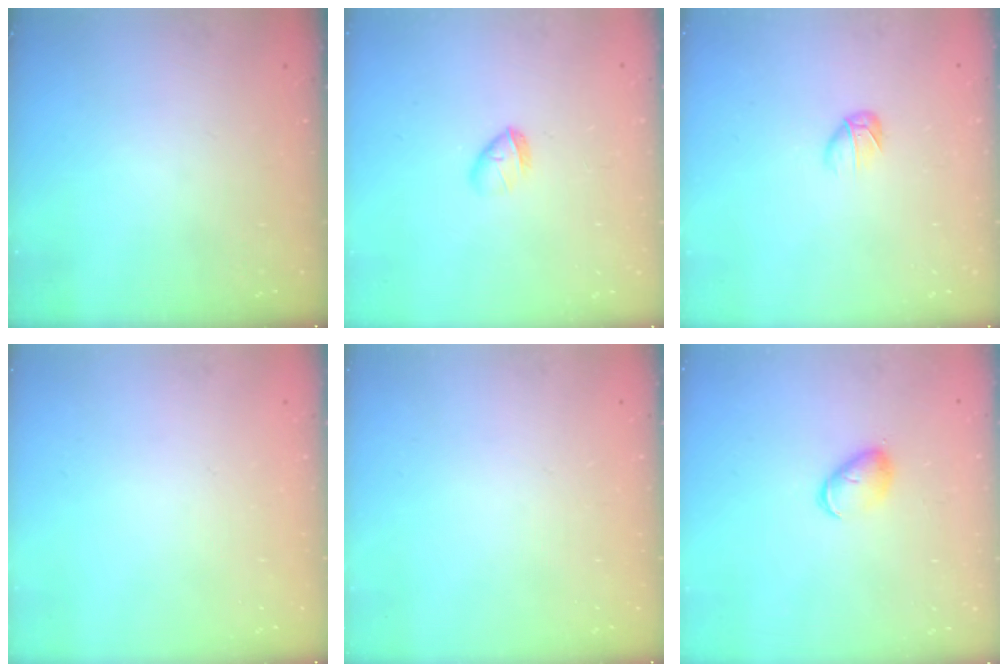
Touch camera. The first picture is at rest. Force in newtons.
{"total": 4.0, "press": 3.8, "slide": 1.0}
{"total": 3.5, "press": 3.4, "slide": 1.0}
{"total": 0.0}
{"total": 0.0}
{"total": 4.6, "press": 4.5, "slide": 0.8}